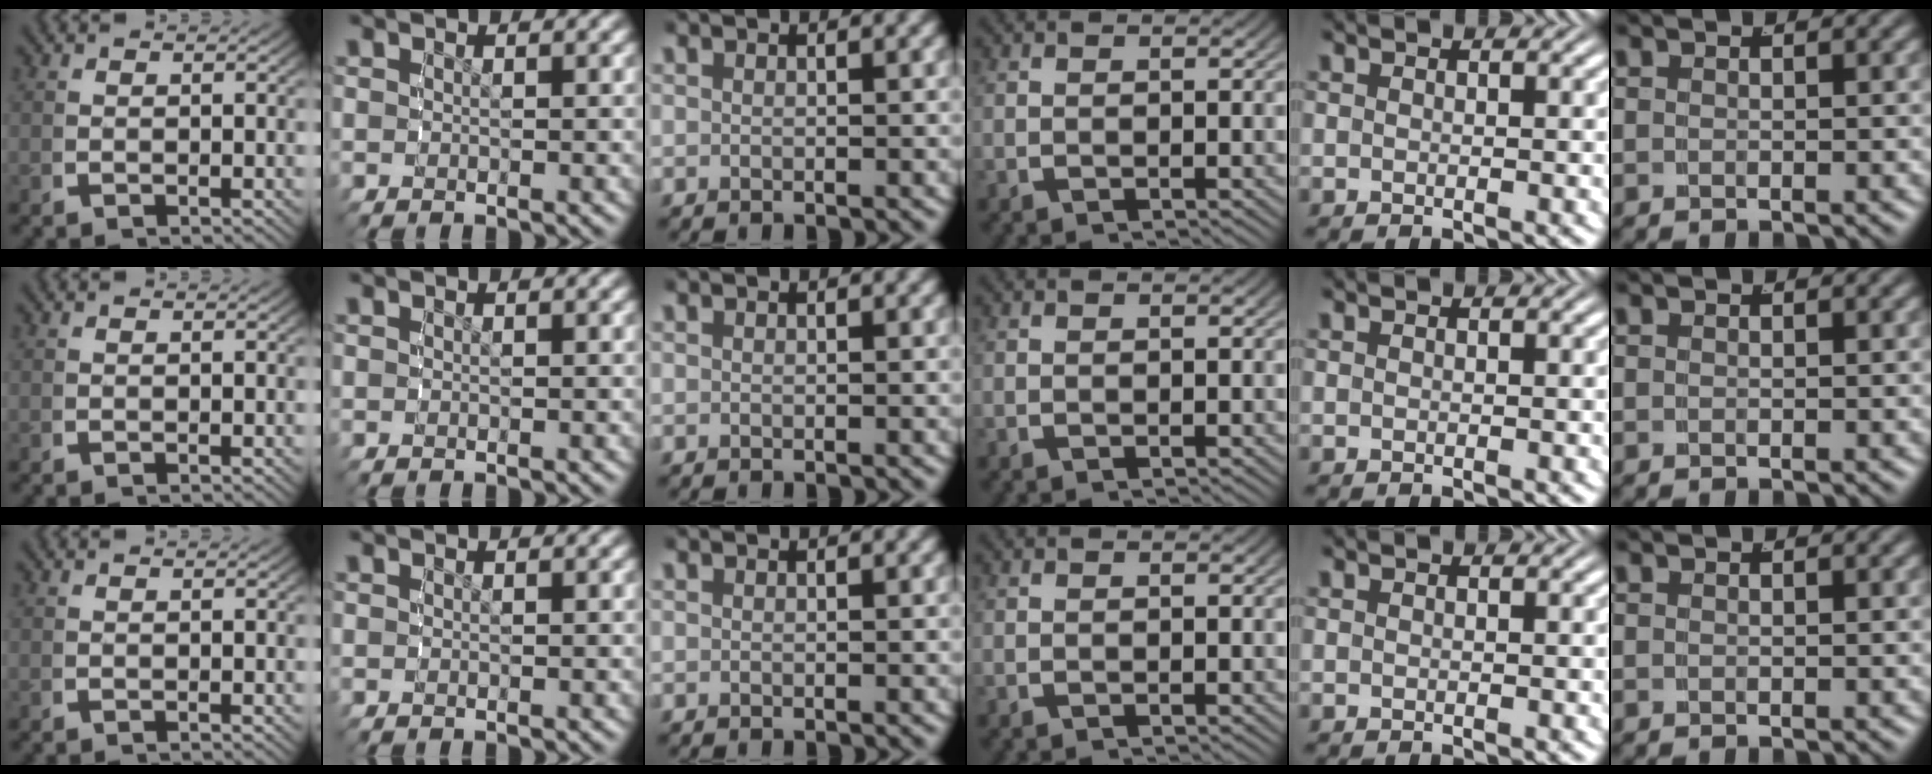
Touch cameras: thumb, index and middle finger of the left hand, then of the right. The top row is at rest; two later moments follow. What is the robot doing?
{"motion": "reach", "object": "jewelry box"}